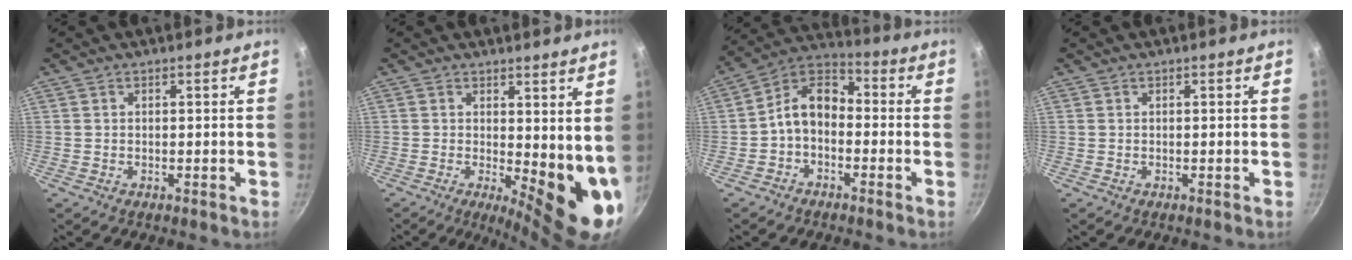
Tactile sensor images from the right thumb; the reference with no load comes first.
{"total": 10.5, "force": [1.1, 3.9, 9.7], "torque": [-0.104, -0.028, 0.020]}
{"total": 9.3, "force": [-1.9, 6.4, 6.5], "torque": [-0.094, 0.048, -0.056]}
{"total": 0.0}